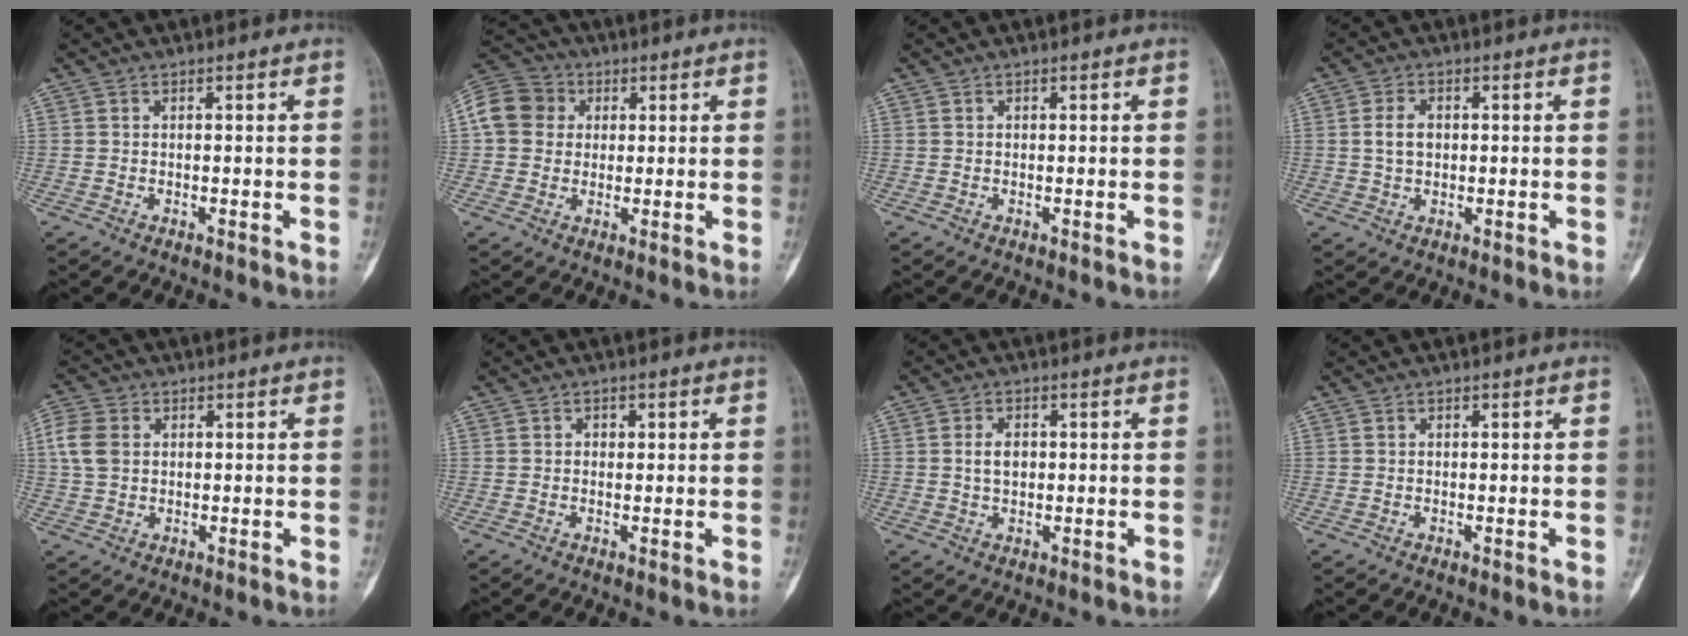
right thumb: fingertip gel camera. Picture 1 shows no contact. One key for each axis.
{"total": 9.6, "fx": 1.6, "fy": 8.5, "fz": 4.2, "tx": -0.072, "ty": 0.015, "tz": 0.018}
{"total": 0.0}
{"total": 3.9, "fx": 0.4, "fy": 2.7, "fz": 2.8, "tx": -0.045, "ty": 0.002, "tz": 0.006}
{"total": 5.7, "fx": 1.1, "fy": 4.4, "fz": 3.5, "tx": -0.079, "ty": 0.006, "tz": 0.018}
{"total": 1.2, "fx": 0.3, "fy": 1.0, "fz": 0.6, "tx": 0.001, "ty": 0.002, "tz": 0.002}
{"total": 3.5, "fx": 0.4, "fy": 2.3, "fz": 2.6, "tx": -0.039, "ty": 0.002, "tz": 0.006}
{"total": 0.0}